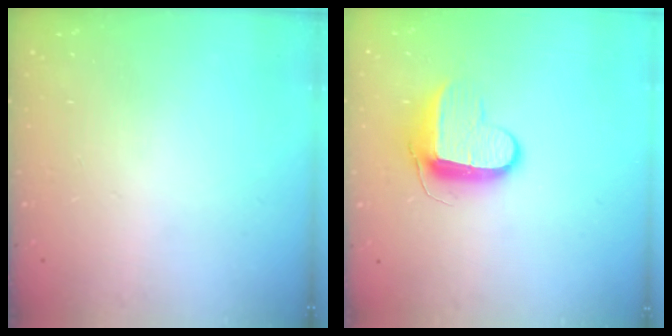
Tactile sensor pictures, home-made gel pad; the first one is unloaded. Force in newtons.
{"total": 9.7, "press": 9.7, "slide": 0.9}